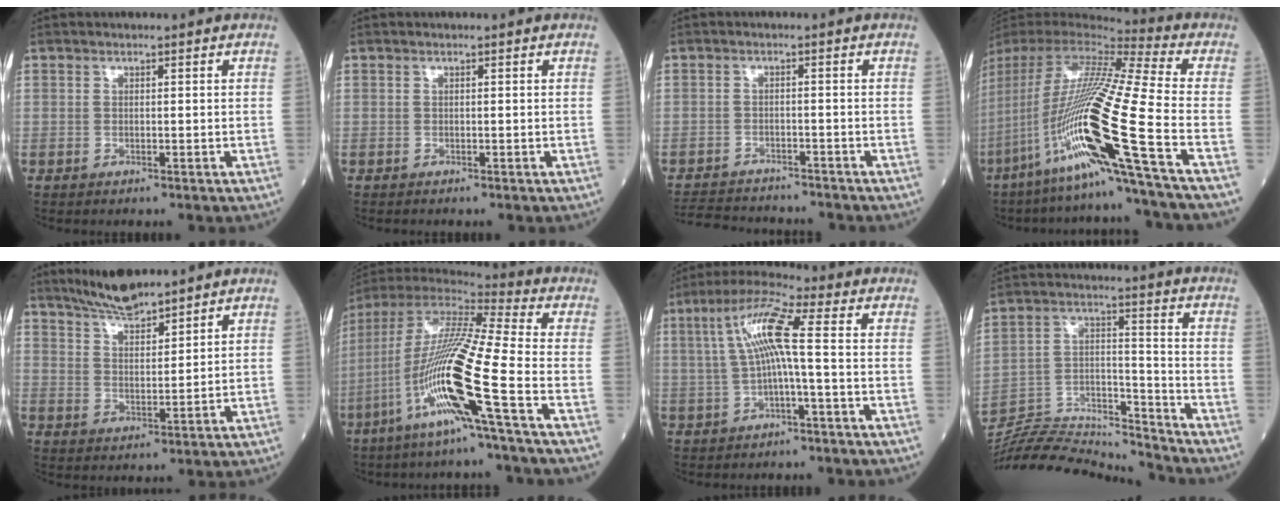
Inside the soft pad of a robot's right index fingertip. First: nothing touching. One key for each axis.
{"total": 0.0}
{"total": 8.8, "fx": -8.3, "fy": 2.0, "fz": 1.9, "tx": -0.036, "ty": -0.001, "tz": -0.121}
{"total": 24.8, "fx": -9.4, "fy": -1.0, "fz": 22.9, "tx": -0.457, "ty": -0.035, "tz": -0.183}
{"total": 7.0, "fx": 6.4, "fy": 0.7, "fz": 2.7, "tx": -0.059, "ty": 0.002, "tz": 0.125}
{"total": 18.9, "fx": -6.9, "fy": -0.8, "fz": 17.5, "tx": -0.363, "ty": -0.022, "tz": -0.145}
{"total": 8.5, "fx": 0.5, "fy": 0.2, "fz": 8.5, "tx": -0.166, "ty": 0.027, "tz": 0.008}
{"total": 17.6, "fx": -17.5, "fy": 0.3, "fz": 2.1, "tx": -0.040, "ty": 0.034, "tz": -0.287}